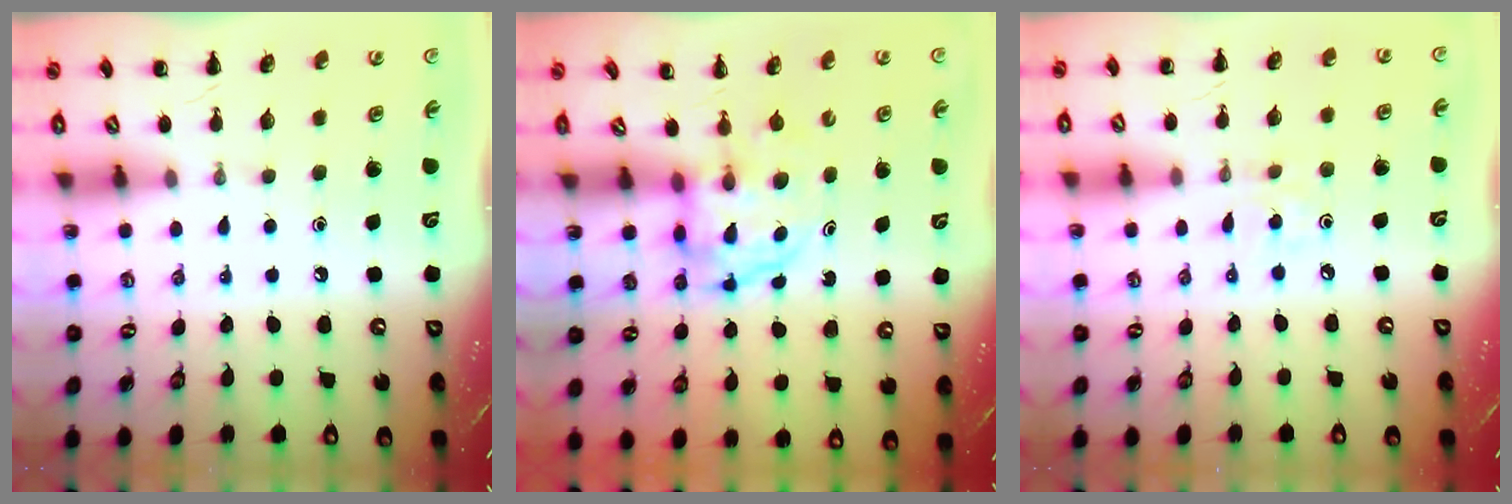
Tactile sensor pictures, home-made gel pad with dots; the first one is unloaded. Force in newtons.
{"total": 3.9, "press": 3.8, "slide": 0.3}
{"total": 2.4, "press": 2.2, "slide": 0.8}